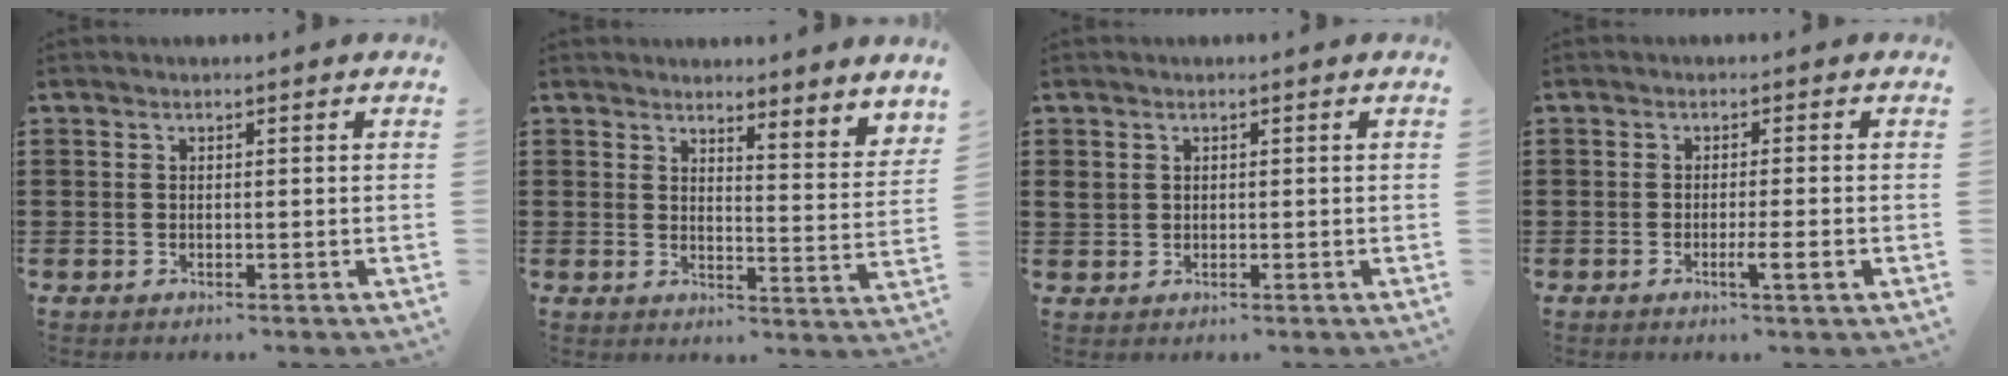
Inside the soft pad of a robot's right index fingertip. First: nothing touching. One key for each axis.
{"total": 3.2, "fx": 3.2, "fy": -0.2, "fz": 0.4, "tx": -0.016, "ty": -0.023, "tz": 0.052}
{"total": 1.1, "fx": 0.5, "fy": 0.9, "fz": 0.3, "tx": -0.008, "ty": 0.005, "tz": 0.010}
{"total": 3.0, "fx": -1.3, "fy": -0.1, "fz": 2.8, "tx": -0.044, "ty": -0.008, "tz": -0.023}